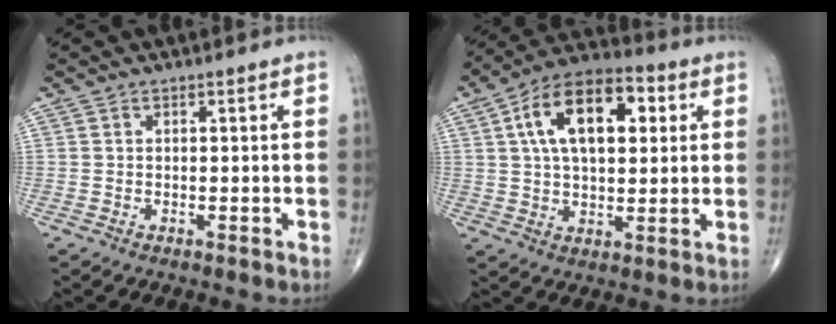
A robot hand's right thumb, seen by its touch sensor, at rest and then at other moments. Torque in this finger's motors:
{"motor_torque": [0.75, 3.71, 1.48, 0.48, 0.13]}